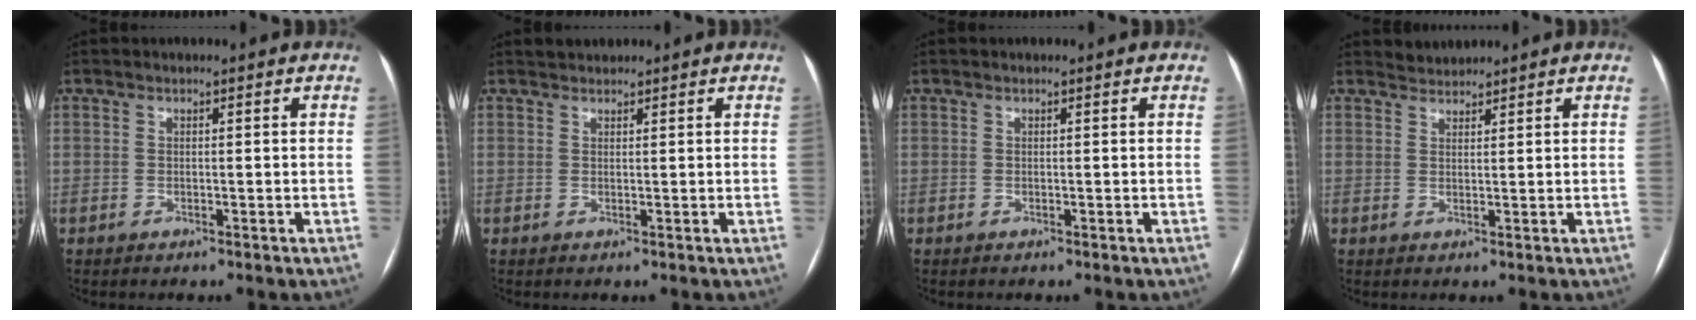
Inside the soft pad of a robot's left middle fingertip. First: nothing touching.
{"total": 1.2, "force": [1.1, 0.3, -0.2], "torque": [-0.006, 0.012, 0.022]}
{"total": 0.0}
{"total": 1.7, "force": [1.6, 0.1, -0.5], "torque": [0.001, 0.008, 0.032]}